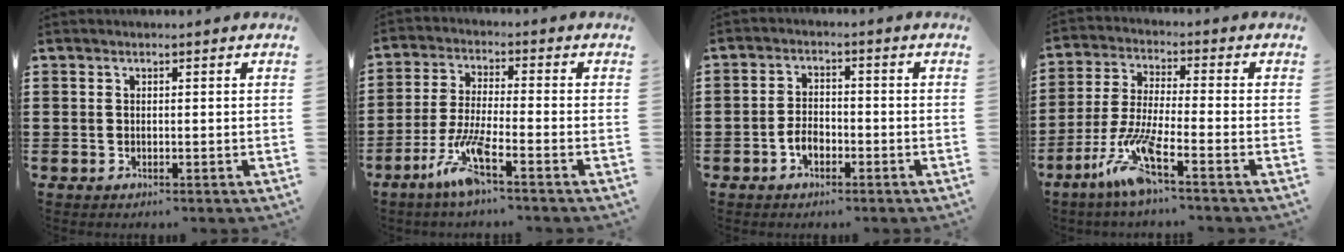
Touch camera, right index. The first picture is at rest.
{"total": 7.7, "force": [-4.8, 0.6, 6.0], "torque": [-0.144, -0.015, -0.097]}
{"total": 3.2, "force": [-1.5, 1.8, 2.1], "torque": [-0.049, -0.002, -0.031]}
{"total": 9.4, "force": [-6.0, 0.5, 7.2], "torque": [-0.178, -0.021, -0.123]}